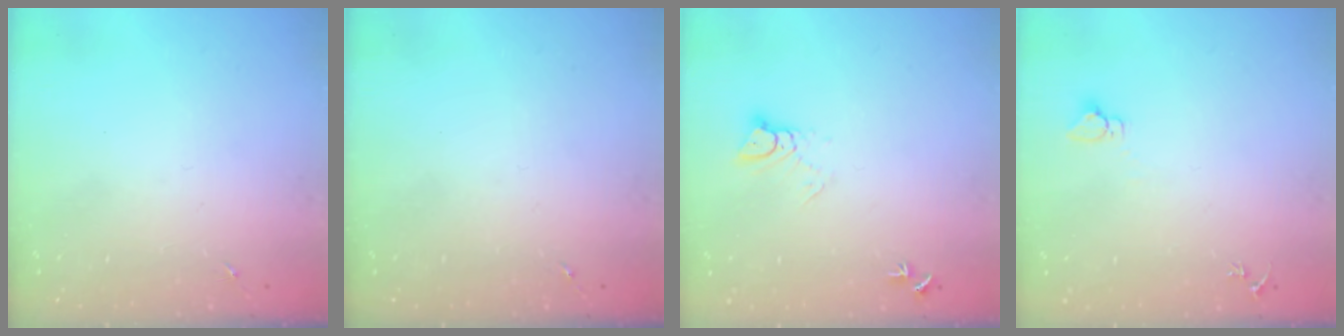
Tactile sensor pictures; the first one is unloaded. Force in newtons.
{"total": 0.0}
{"total": 4.7, "press": 4.7, "slide": 0.2}
{"total": 2.8, "press": 2.8, "slide": 0.2}